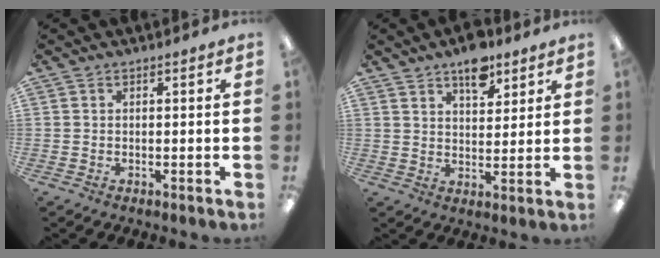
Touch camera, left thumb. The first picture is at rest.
{"total": 8.5, "force": [6.0, 4.1, 4.4], "torque": [-0.053, -0.033, 0.102]}